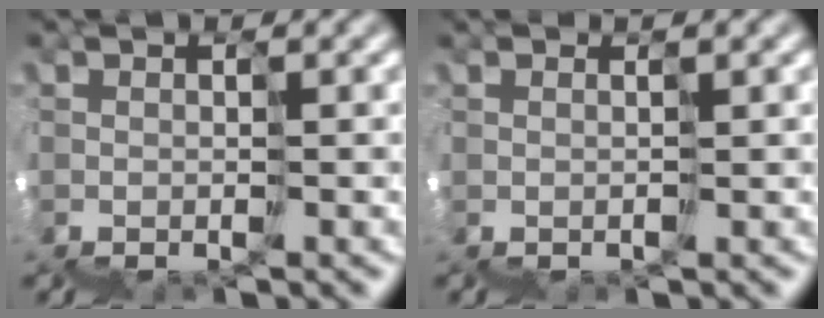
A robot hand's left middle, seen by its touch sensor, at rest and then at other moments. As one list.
[{"total": 0.6, "force": [0.3, 0.0, 0.5], "torque": [0.000, 0.009, 0.002]}]